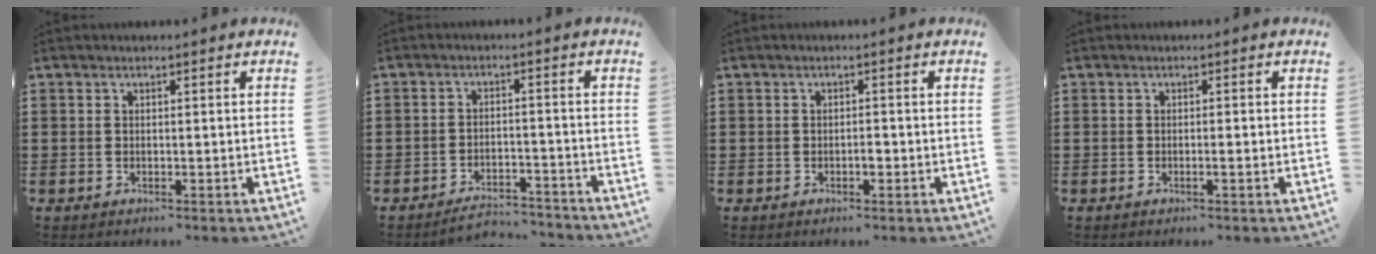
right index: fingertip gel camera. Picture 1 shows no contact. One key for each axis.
{"total": 4.0, "fx": -3.9, "fy": 0.7, "fz": 0.6, "tx": -0.012, "ty": 0.007, "tz": -0.079}
{"total": 1.3, "fx": -0.6, "fy": 0.4, "fz": 1.1, "tx": -0.022, "ty": -0.004, "tz": -0.009}
{"total": 1.1, "fx": -0.5, "fy": 0.0, "fz": 1.0, "tx": -0.016, "ty": -0.004, "tz": -0.008}